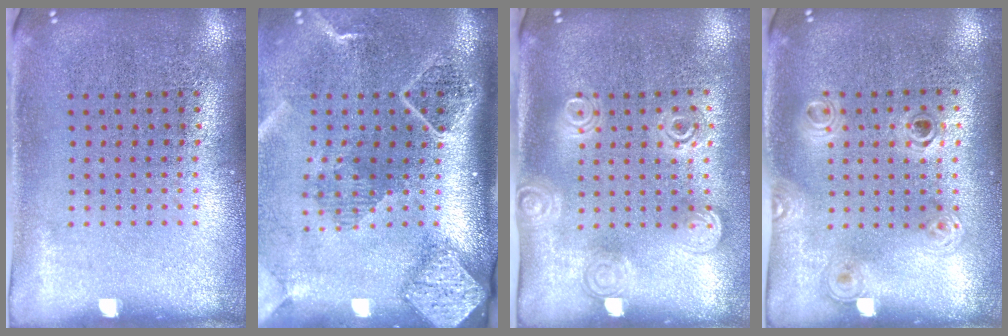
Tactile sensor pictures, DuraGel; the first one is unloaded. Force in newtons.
{"total": 2.7, "press": 2.0, "slide": 1.9}
{"total": 1.7, "press": 1.4, "slide": 1.0}
{"total": 1.1, "press": 1.0, "slide": 0.4}